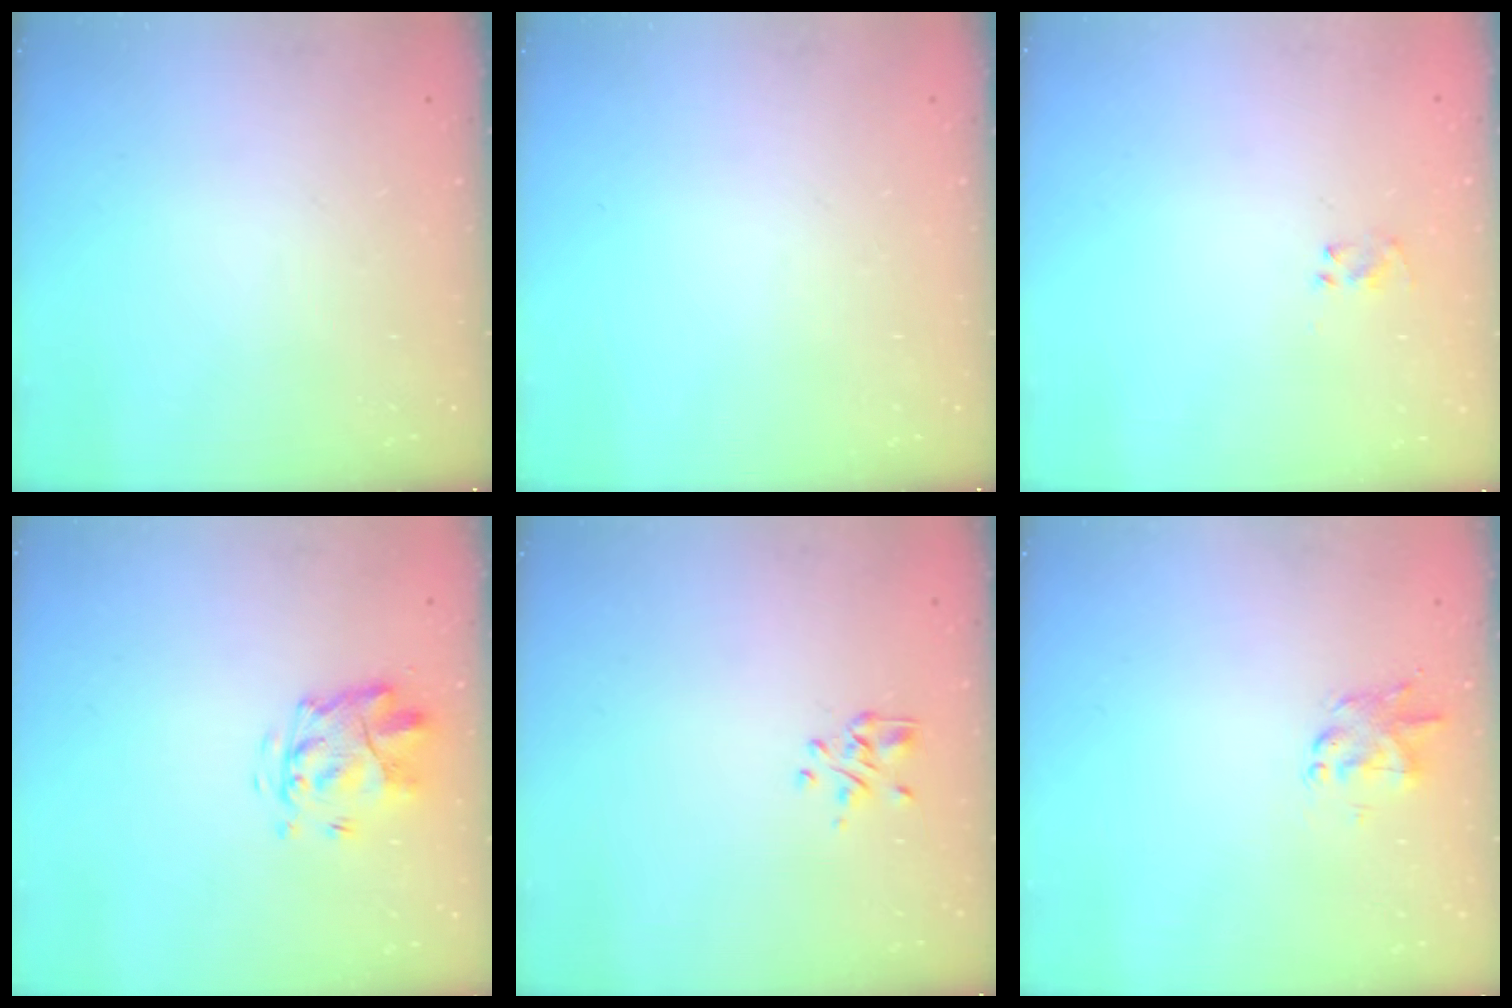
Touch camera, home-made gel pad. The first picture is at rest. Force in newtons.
{"total": 0.0}
{"total": 2.3, "press": 2.1, "slide": 0.9}
{"total": 3.8, "press": 3.4, "slide": 1.6}
{"total": 1.7, "press": 1.6, "slide": 0.6}
{"total": 1.4, "press": 1.3, "slide": 0.5}